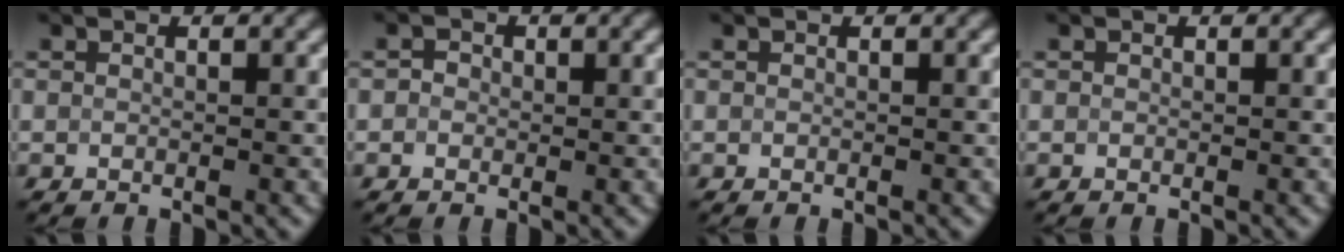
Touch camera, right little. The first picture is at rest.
{"total": 1.0, "force": [0.0, 0.9, 0.3], "torque": [-0.003, -0.001, -0.004]}
{"total": 0.0}
{"total": 0.0}